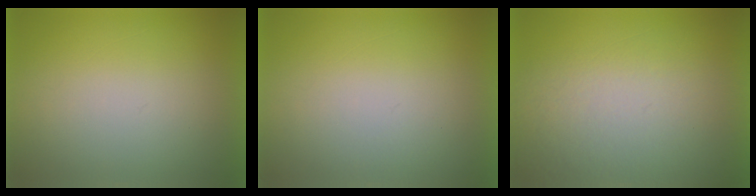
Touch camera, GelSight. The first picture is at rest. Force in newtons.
{"total": 1.0}
{"total": 5.8}